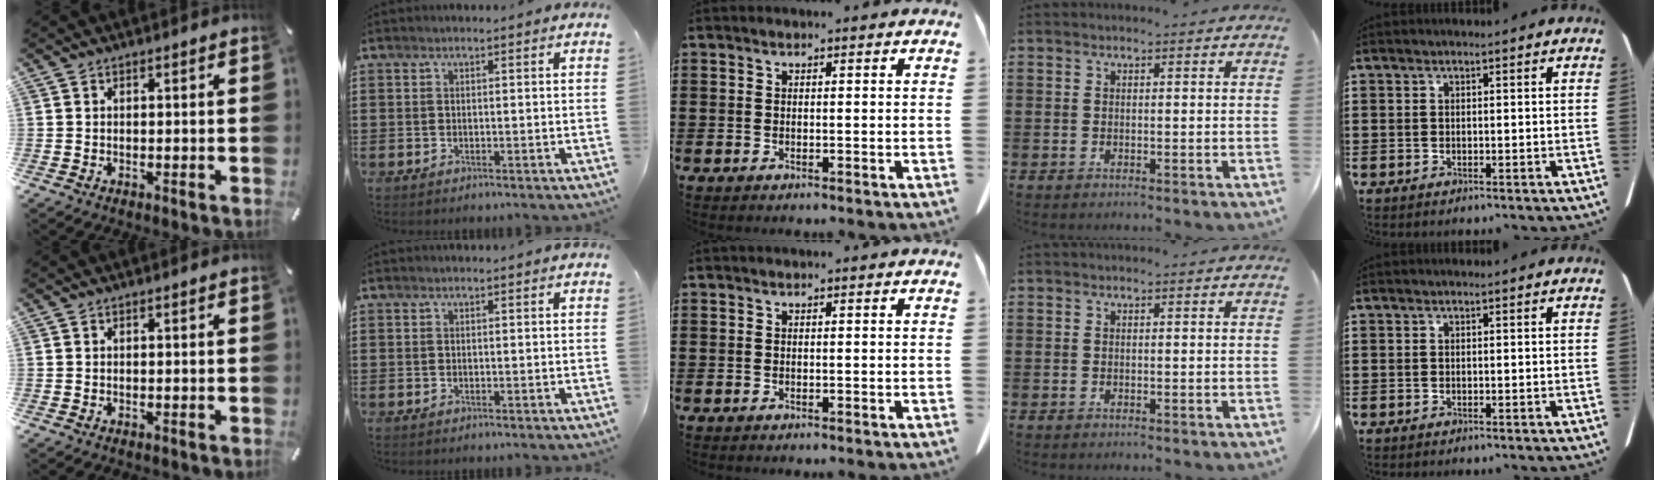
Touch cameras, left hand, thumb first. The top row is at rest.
{}